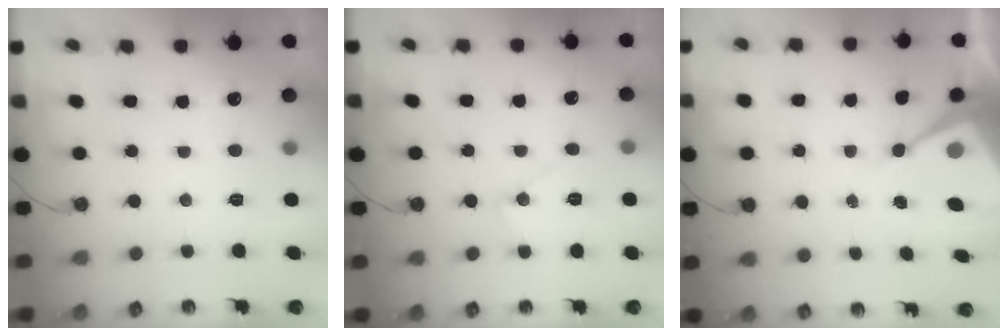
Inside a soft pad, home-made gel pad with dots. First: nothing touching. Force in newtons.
{"total": 8.4, "press": 8.4, "slide": 0.7}
{"total": 8.9, "press": 8.9, "slide": 0.5}